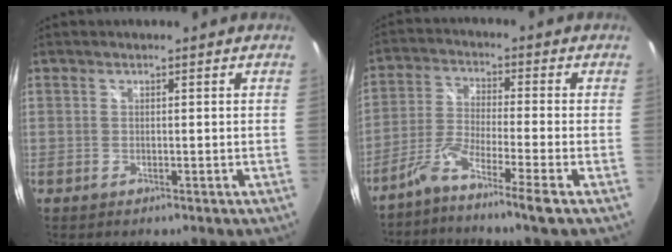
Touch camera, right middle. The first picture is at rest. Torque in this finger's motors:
{"motor_torque": [-0.02, -0.37, 0.29, 0.09]}